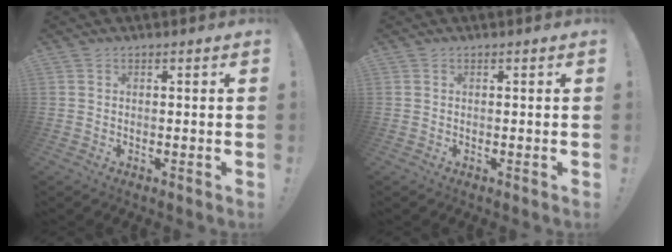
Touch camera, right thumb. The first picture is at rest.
{"total": 0.0}